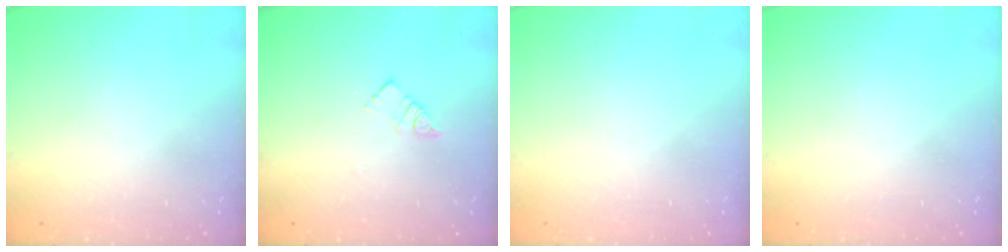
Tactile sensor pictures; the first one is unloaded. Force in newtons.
{"total": 4.6, "press": 4.6, "slide": 0.2}
{"total": 1.5, "press": 1.5, "slide": 0.1}
{"total": 0.0}